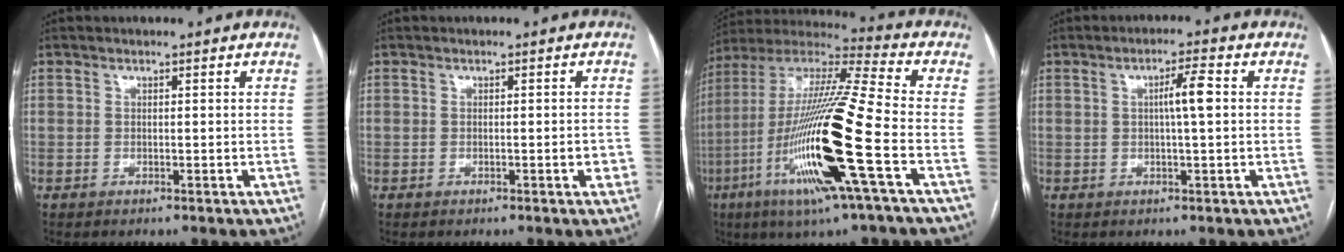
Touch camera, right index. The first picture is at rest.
{"total": 1.6, "force": [-0.6, 0.2, 1.4], "torque": [-0.012, 0.001, -0.008]}
{"total": 23.1, "force": [-7.2, 0.5, 21.9], "torque": [-0.449, -0.028, -0.140]}
{"total": 4.0, "force": [0.4, 0.0, 4.0], "torque": [-0.068, 0.005, 0.006]}